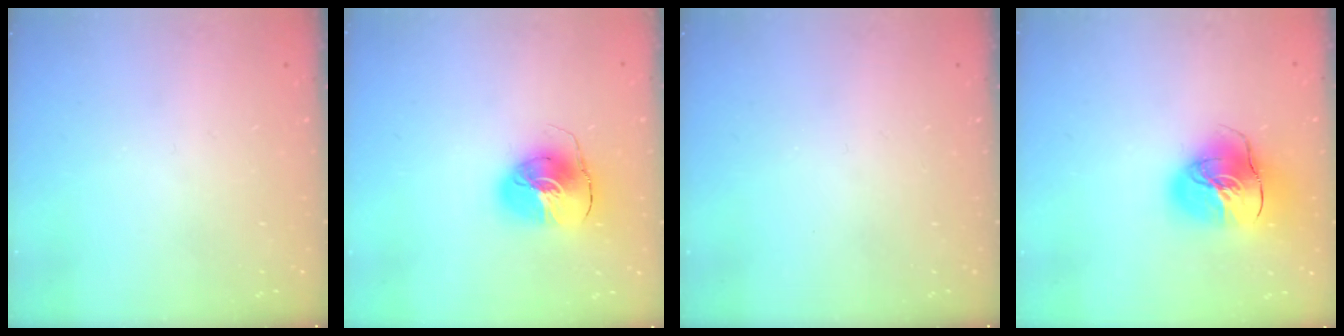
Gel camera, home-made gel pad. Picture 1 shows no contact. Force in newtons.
{"total": 9.3, "press": 9.2, "slide": 1.3}
{"total": 0.0}
{"total": 16.5, "press": 16.4, "slide": 2.3}